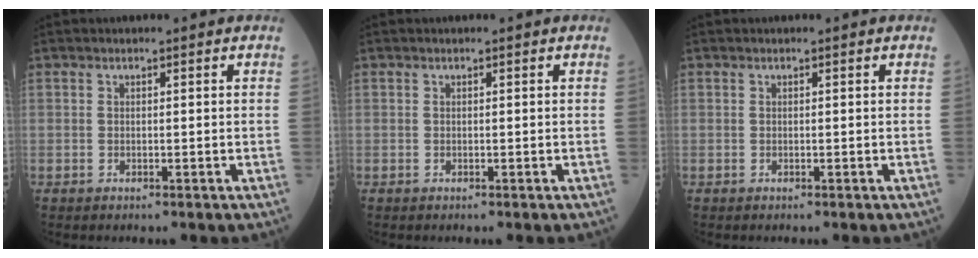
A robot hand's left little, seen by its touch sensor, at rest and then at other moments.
{"total": 0.0}
{"total": 0.0}